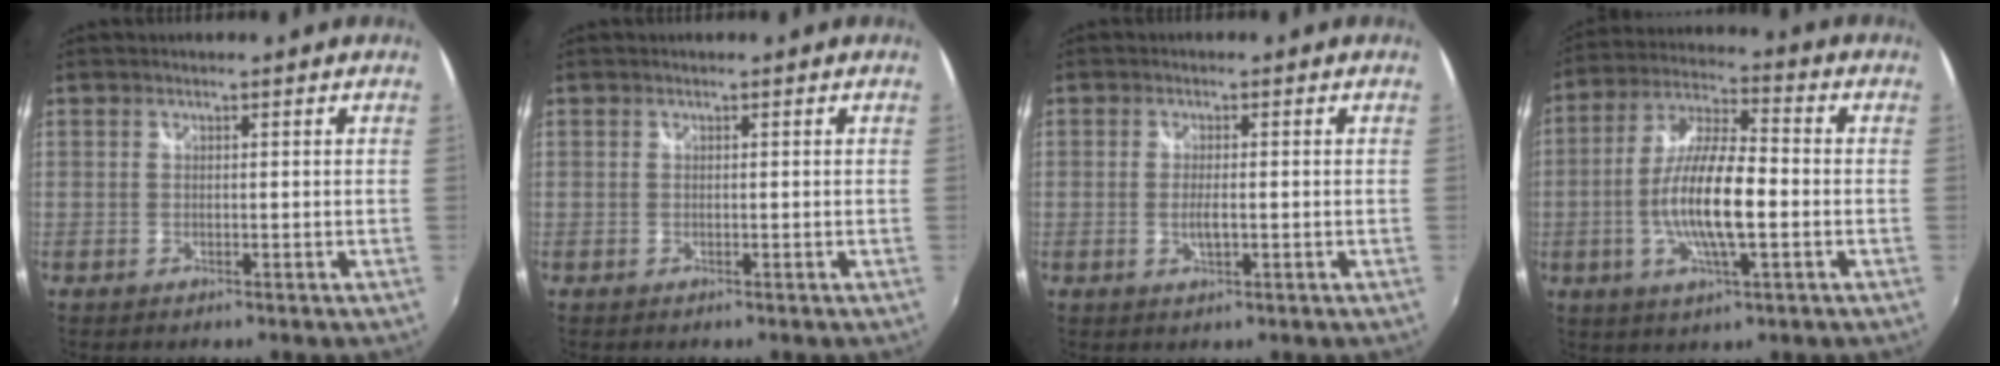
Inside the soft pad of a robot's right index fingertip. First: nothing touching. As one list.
[{"total": 0.0}, {"total": 2.8, "force": [-0.5, 0.8, 2.6], "torque": [-0.048, -0.006, -0.008]}, {"total": 13.7, "force": [-2.7, 3.4, 13.0], "torque": [-0.260, -0.001, -0.055]}]